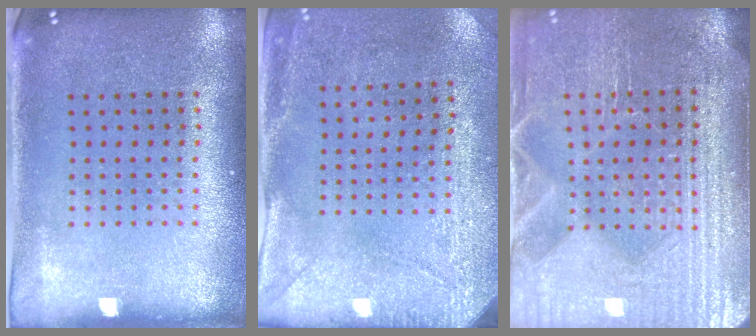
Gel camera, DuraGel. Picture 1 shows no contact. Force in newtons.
{"total": 2.9, "press": 2.3, "slide": 1.8}
{"total": 4.1, "press": 3.9, "slide": 1.3}